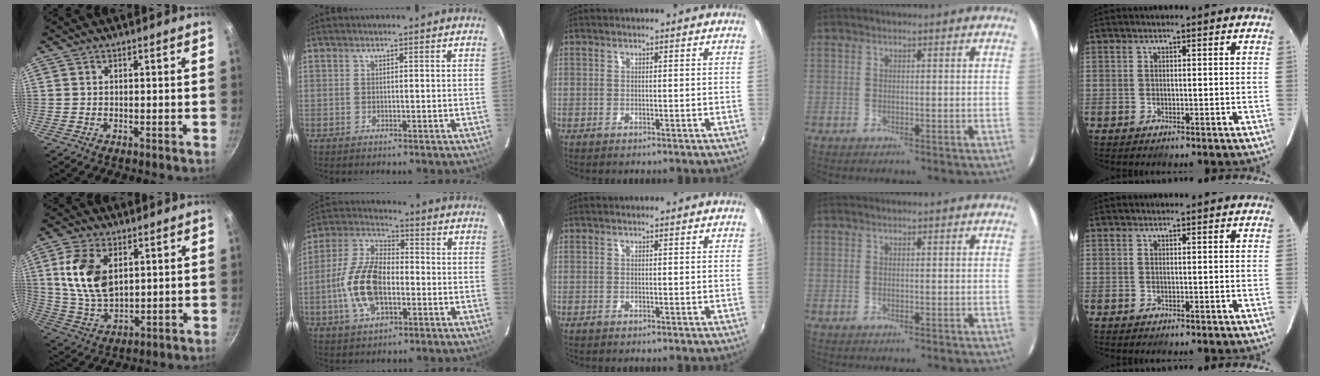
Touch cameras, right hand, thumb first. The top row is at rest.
{"thumb": {"total": 12.9, "force": [3.8, 7.9, 9.5], "torque": [-0.170, -0.021, 0.082]}, "index": {"total": 13.9, "force": [-3.3, 7.1, 11.5], "torque": [-0.246, 0.009, -0.064]}}